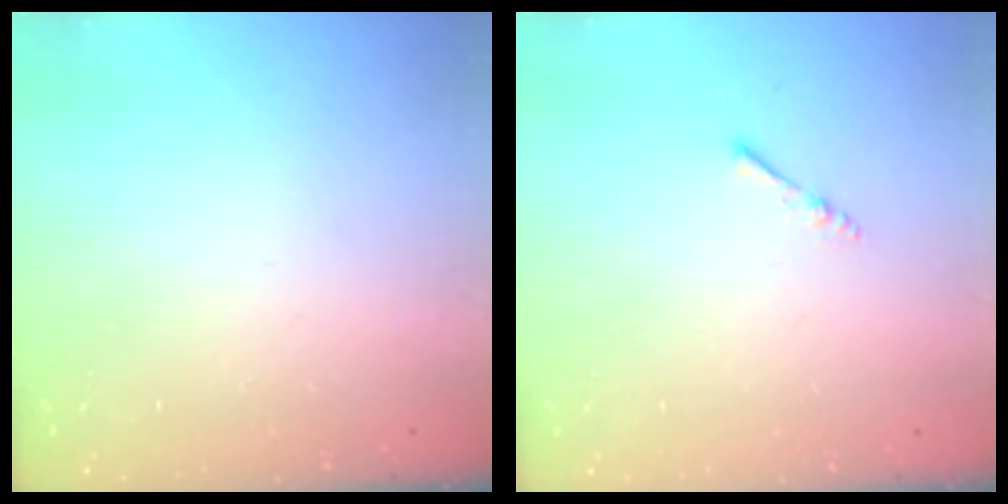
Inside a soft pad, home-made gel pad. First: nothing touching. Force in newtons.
{"total": 2.4, "press": 2.3, "slide": 0.5}